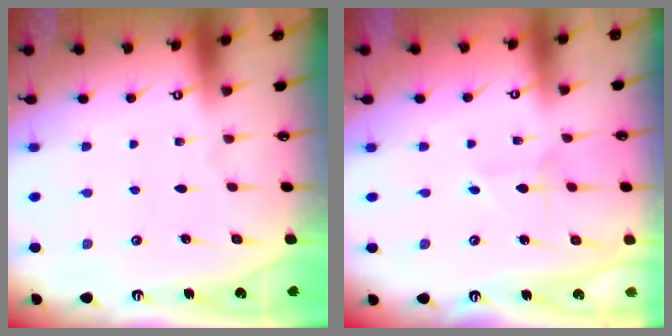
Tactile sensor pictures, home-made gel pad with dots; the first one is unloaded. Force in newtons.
{"total": 2.8, "press": 2.7, "slide": 0.3}